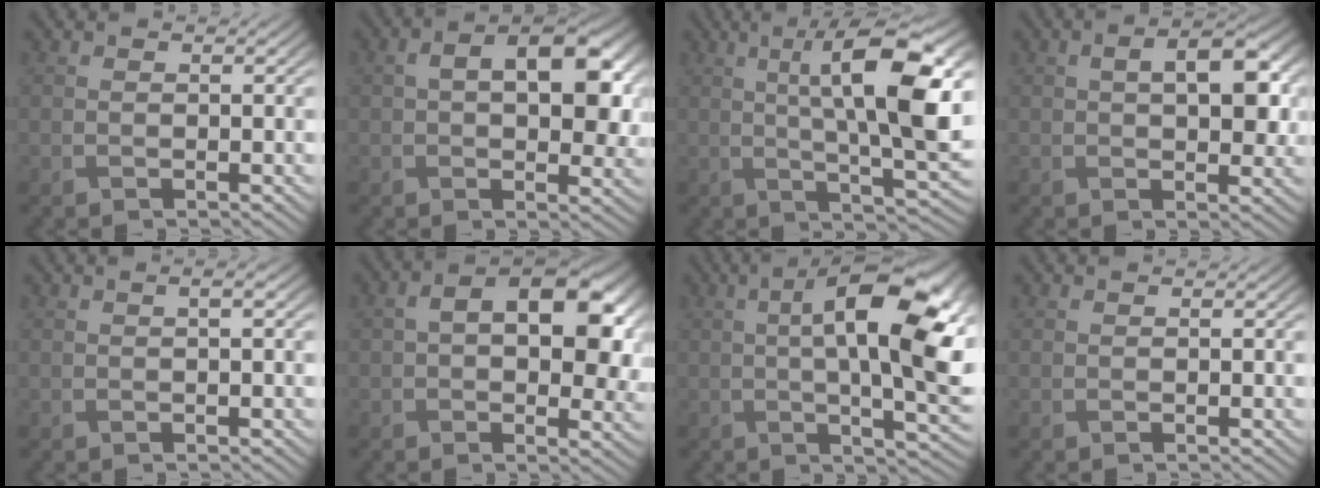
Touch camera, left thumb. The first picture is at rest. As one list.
[{"total": 10.3, "force": [2.3, 5.7, 8.3], "torque": [-0.124, -0.004, 0.036]}, {"total": 13.9, "force": [2.9, 3.7, 13.1], "torque": [-0.208, -0.003, 0.054]}, {"total": 7.2, "force": [1.6, 3.6, 6.0], "torque": [-0.093, 0.005, 0.025]}, {"total": 1.2, "force": [0.2, 0.2, 1.1], "torque": [-0.021, 0.008, 0.003]}, {"total": 11.8, "force": [2.5, 6.8, 9.3], "torque": [-0.140, -0.010, 0.042]}, {"total": 14.8, "force": [2.1, 4.7, 13.8], "torque": [-0.205, 0.005, 0.032]}, {"total": 0.0}]